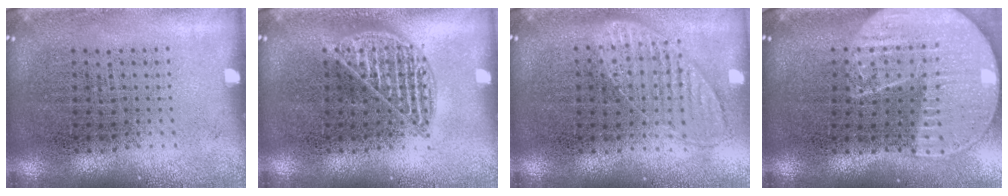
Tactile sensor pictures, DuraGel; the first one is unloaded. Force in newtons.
{"total": 1.8, "press": 1.8, "slide": 0.3}
{"total": 0.9, "press": 0.9, "slide": 0.2}
{"total": 2.3, "press": 2.0, "slide": 1.1}